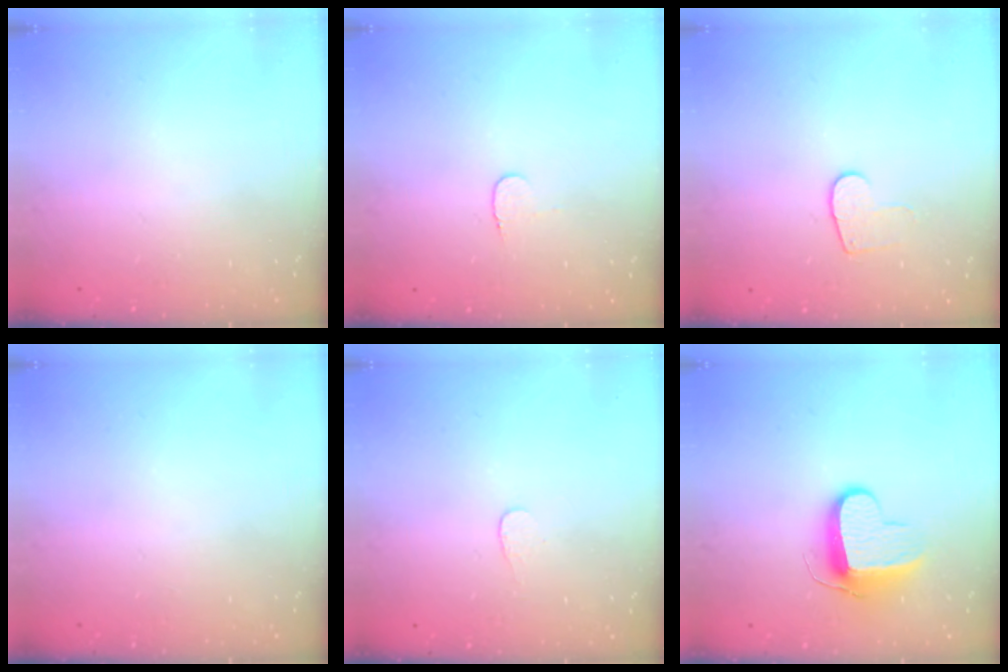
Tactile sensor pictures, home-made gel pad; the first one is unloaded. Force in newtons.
{"total": 3.3, "press": 3.3, "slide": 0.3}
{"total": 6.4, "press": 6.4, "slide": 0.6}
{"total": 0.0}
{"total": 3.0, "press": 3.0, "slide": 0.2}
{"total": 10.0, "press": 10.0, "slide": 0.2}